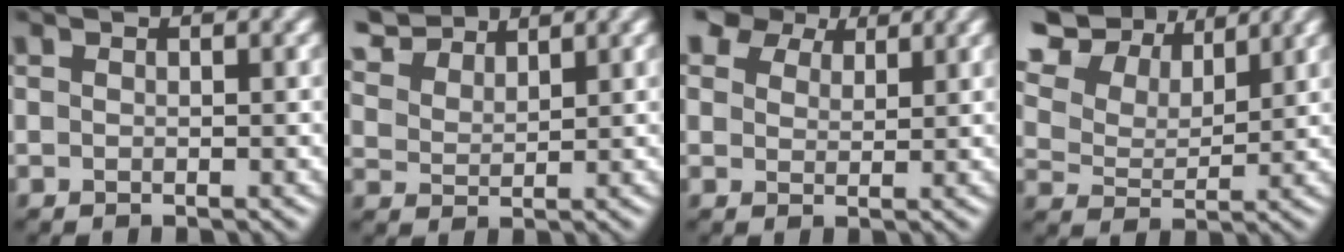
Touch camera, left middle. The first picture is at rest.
{"total": 6.0, "force": [5.2, 2.2, 2.0], "torque": [-0.067, 0.009, 0.101]}
{"total": 6.3, "force": [5.0, 3.2, 2.2], "torque": [-0.061, 0.000, 0.086]}
{"total": 11.6, "force": [8.1, 6.2, 5.6], "torque": [-0.136, 0.030, 0.136]}